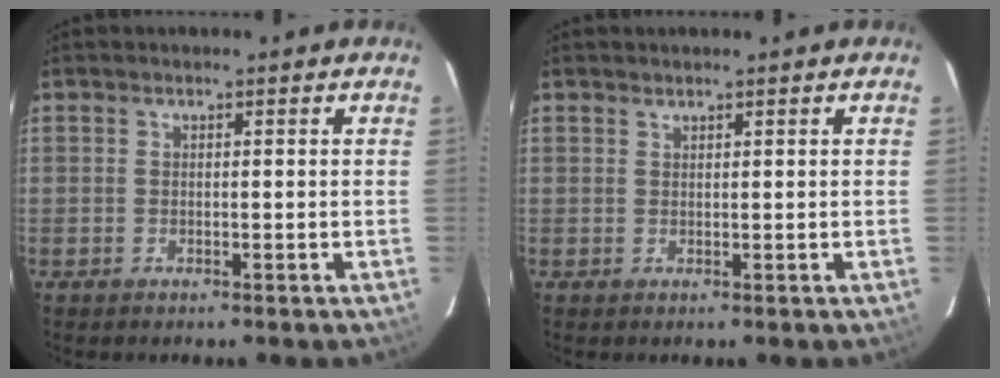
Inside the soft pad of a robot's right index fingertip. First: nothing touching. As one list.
[{"total": 0.5, "force": [0.5, 0.1, 0.0], "torque": [-0.001, 0.002, 0.010]}]